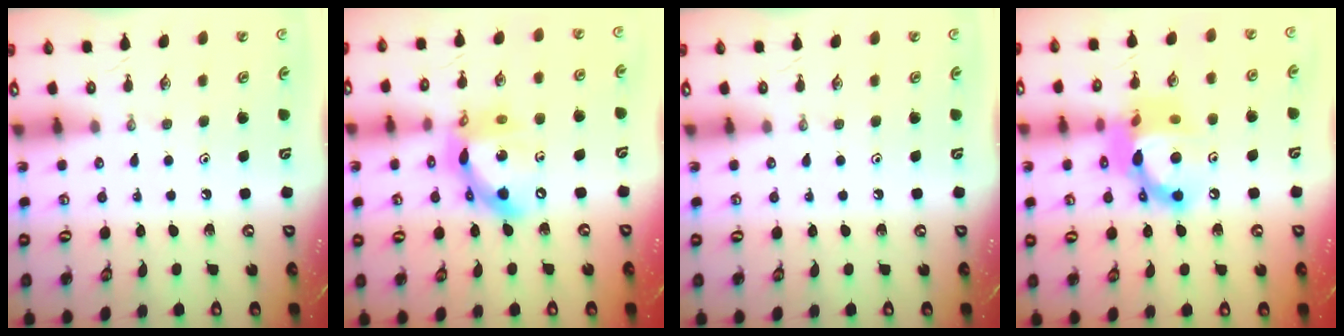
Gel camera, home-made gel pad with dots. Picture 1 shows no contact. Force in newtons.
{"total": 13.6, "press": 13.5, "slide": 1.7}
{"total": 0.0}
{"total": 15.1, "press": 15.1, "slide": 1.1}